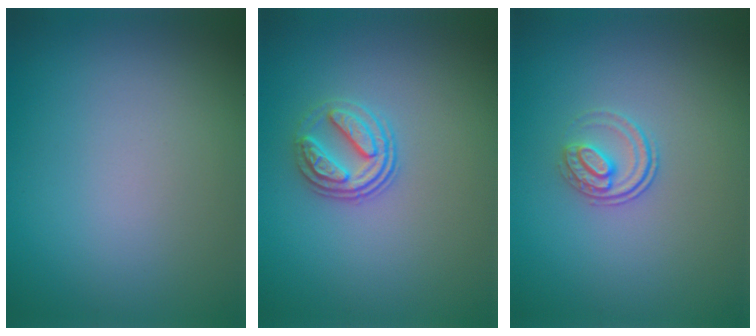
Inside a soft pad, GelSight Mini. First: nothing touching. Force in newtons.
{"total": 2.9, "press": 2.6, "slide": 1.3}
{"total": 2.0, "press": 1.4, "slide": 1.3}